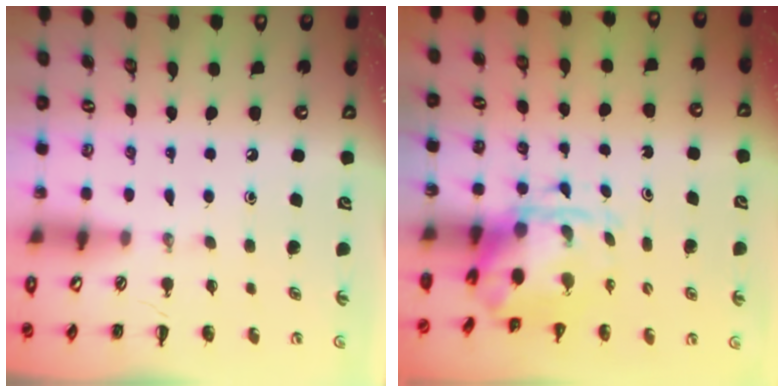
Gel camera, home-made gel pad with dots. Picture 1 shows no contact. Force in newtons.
{"total": 3.5, "press": 3.4, "slide": 0.9}